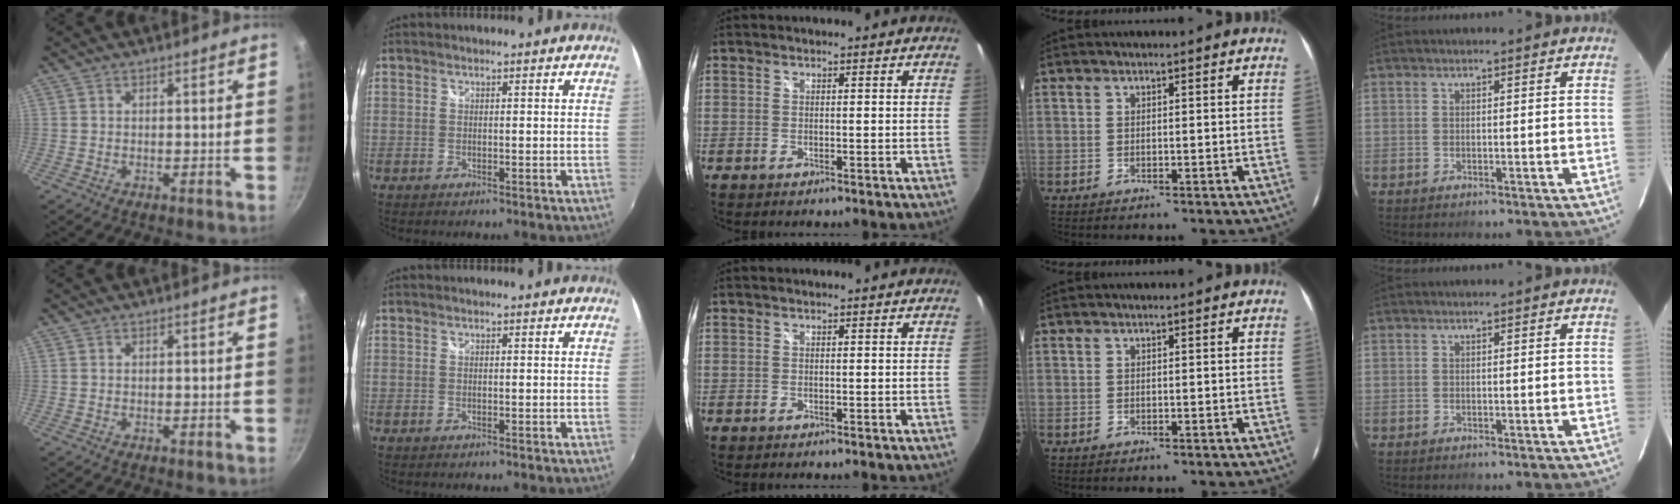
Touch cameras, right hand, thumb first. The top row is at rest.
{}